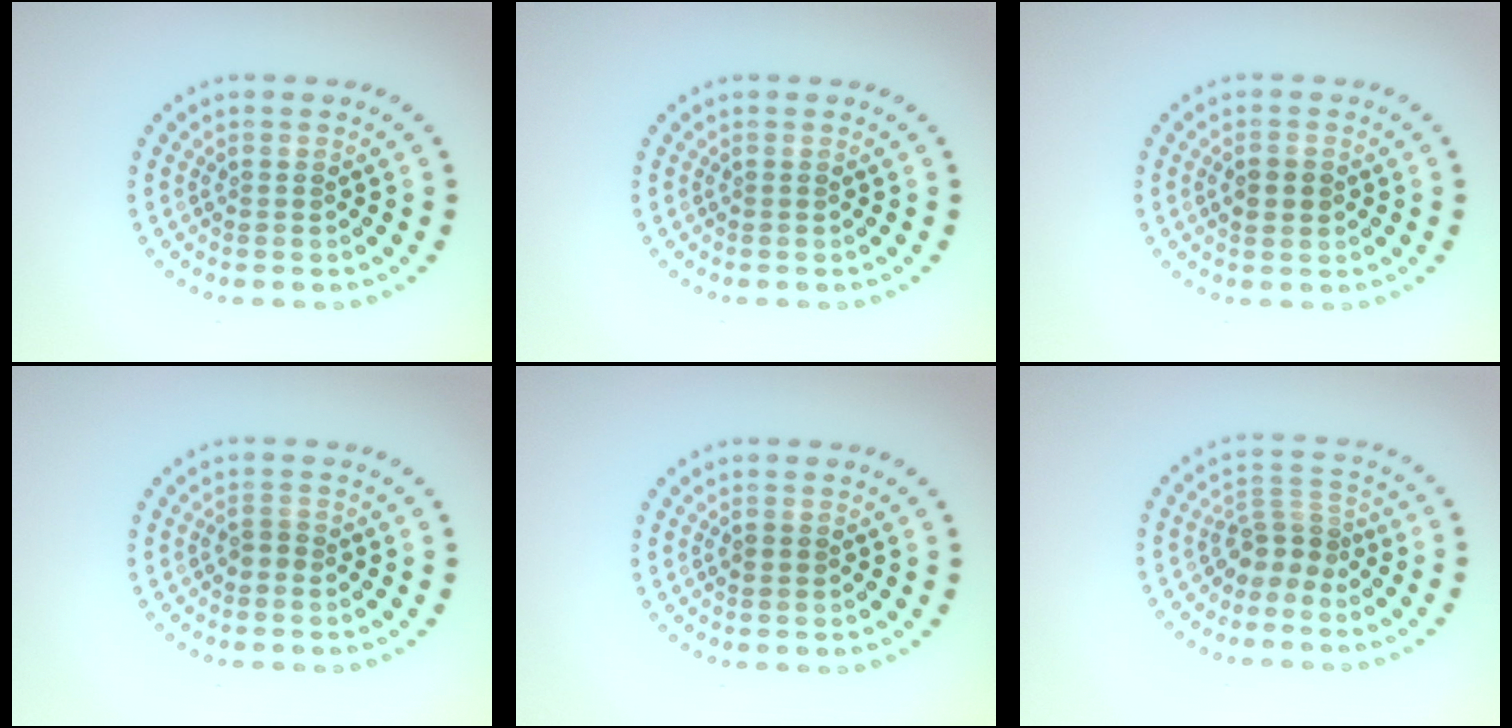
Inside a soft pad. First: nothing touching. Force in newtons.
{"total": 0.0}
{"total": 1.8, "press": 1.8, "slide": 0.1}
{"total": 0.8, "press": 0.7, "slide": 0.4}
{"total": 0.9, "press": 0.9, "slide": 0.2}
{"total": 2.7, "press": 1.8, "slide": 2.0}